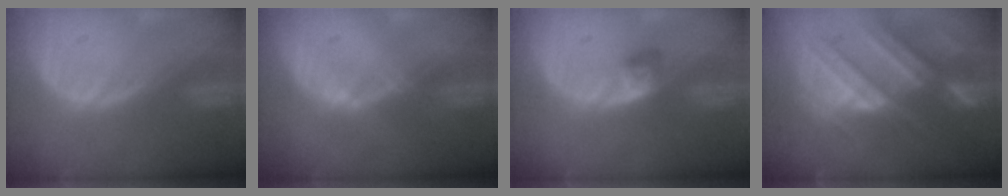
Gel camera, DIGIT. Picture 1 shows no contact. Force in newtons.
{"total": 0.6, "press": 0.5, "slide": 0.2}
{"total": 2.8, "press": 2.6, "slide": 1.2}
{"total": 11.1, "press": 9.8, "slide": 5.2}